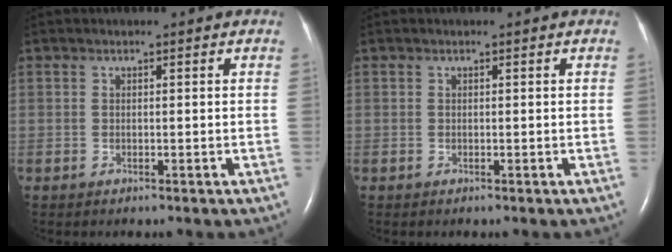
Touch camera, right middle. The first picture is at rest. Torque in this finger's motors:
{"motor_torque": [-0.05, 0.10, 0.00, 0.00]}